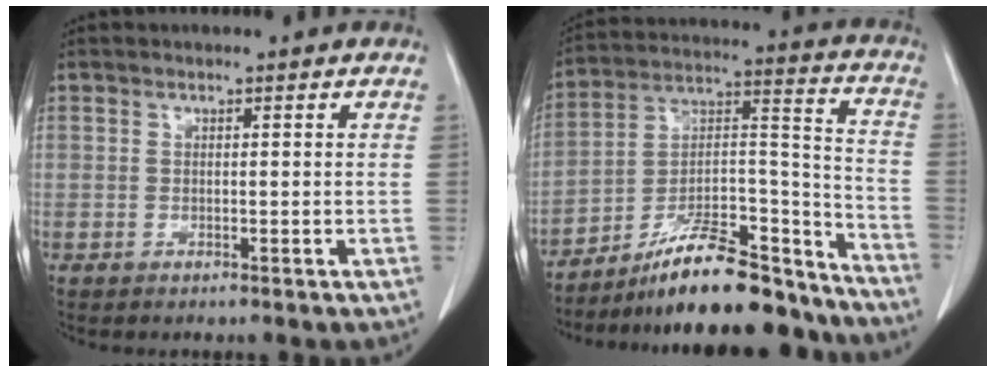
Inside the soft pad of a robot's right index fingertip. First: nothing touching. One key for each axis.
{"total": 22.4, "fx": -19.2, "fy": 4.3, "fz": 10.8, "tx": -0.153, "ty": 0.034, "tz": -0.309}